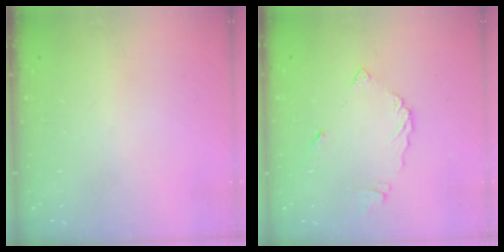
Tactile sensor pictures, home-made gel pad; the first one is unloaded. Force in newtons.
{"total": 7.1, "press": 7.1, "slide": 0.9}